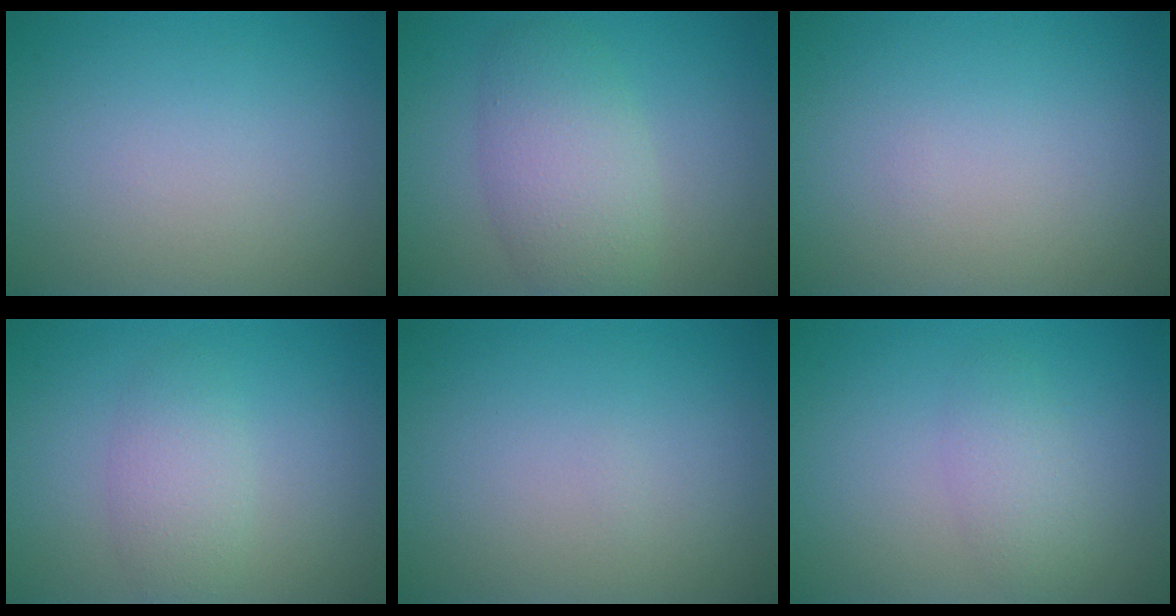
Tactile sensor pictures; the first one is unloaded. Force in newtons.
{"total": 4.9, "press": 4.9, "slide": 0.2}
{"total": 0.0}
{"total": 2.7, "press": 2.7, "slide": 0.1}
{"total": 0.0}
{"total": 2.2, "press": 2.2, "slide": 0.1}